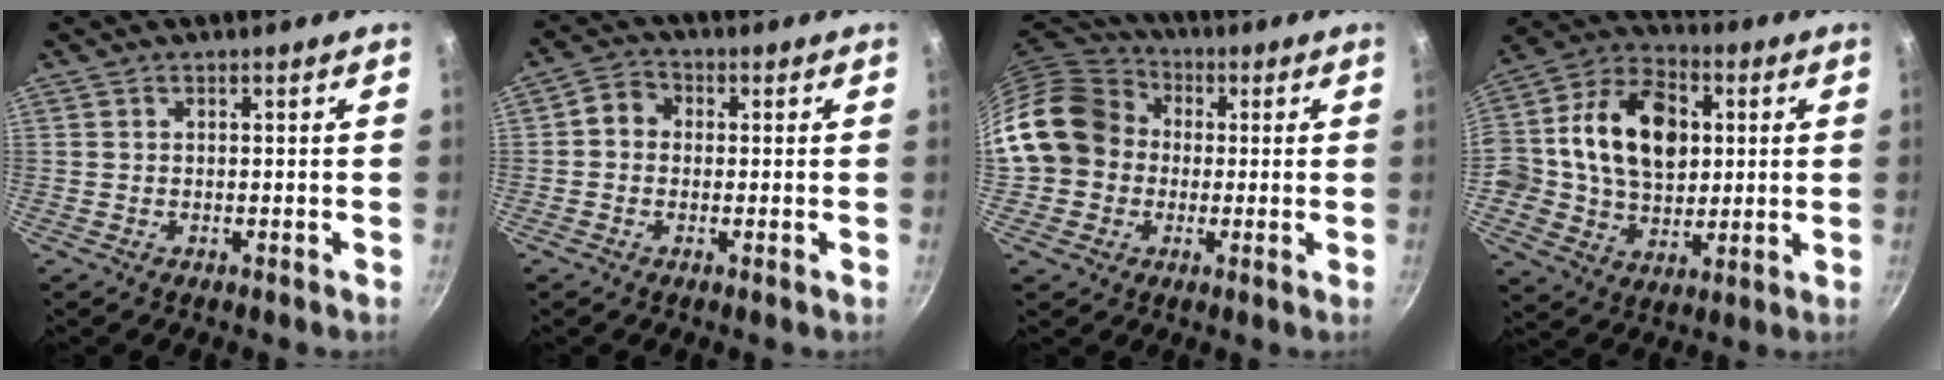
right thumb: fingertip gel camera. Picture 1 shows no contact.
{"total": 4.2, "force": [0.0, 3.7, 2.0], "torque": [-0.020, 0.010, -0.015]}
{"total": 15.6, "force": [0.3, 13.7, 7.6], "torque": [-0.119, 0.042, -0.005]}
{"total": 20.9, "force": [3.0, 15.5, 13.7], "torque": [-0.216, 0.020, 0.042]}